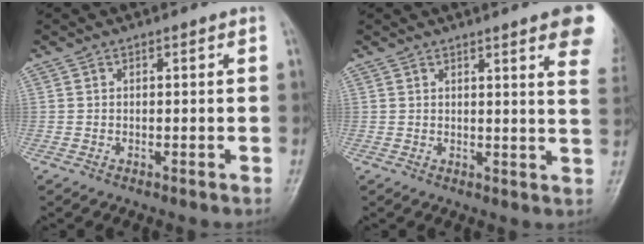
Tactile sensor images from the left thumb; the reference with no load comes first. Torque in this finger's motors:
{"motor_torque": [2.16, 1.41, 1.29, -1.38, 0.02]}